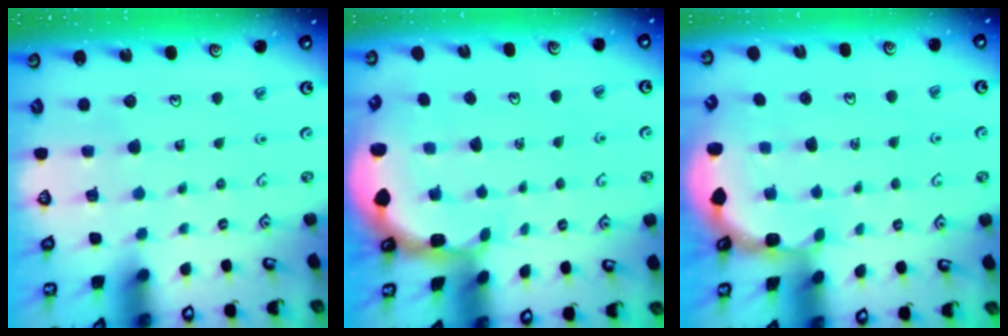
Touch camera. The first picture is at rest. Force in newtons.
{"total": 1.5, "press": 1.2, "slide": 0.7}
{"total": 1.8, "press": 1.5, "slide": 1.1}